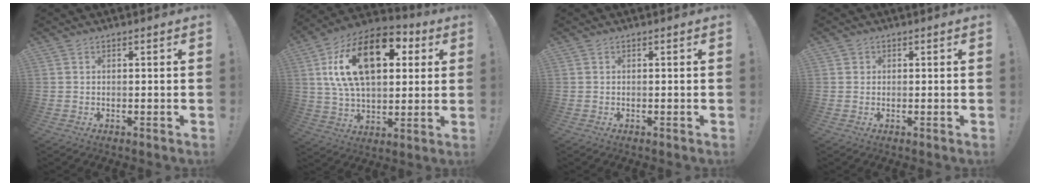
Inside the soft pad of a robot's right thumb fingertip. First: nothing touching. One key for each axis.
{"total": 22.5, "fx": 7.4, "fy": 12.9, "fz": 16.9, "tx": -0.286, "ty": -0.022, "tz": 0.126}
{"total": 0.0}
{"total": 1.2, "fx": 0.4, "fy": 1.1, "fz": 0.1, "tx": -0.003, "ty": 0.001, "tz": 0.008}